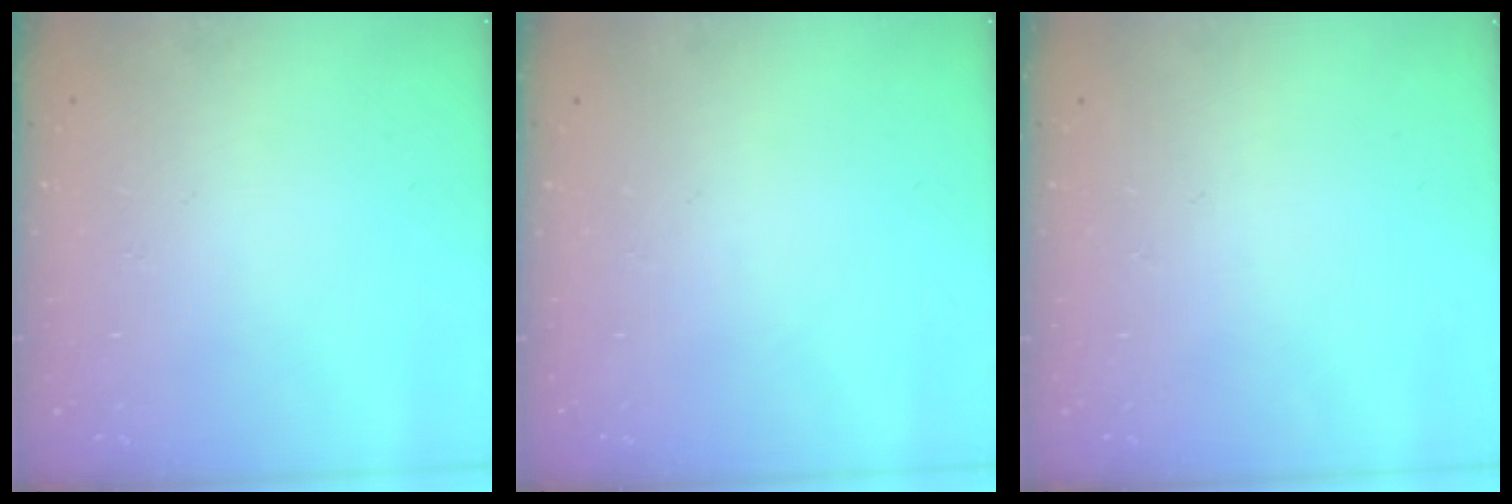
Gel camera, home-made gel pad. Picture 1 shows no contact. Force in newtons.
{"total": 0.0}
{"total": 0.0}